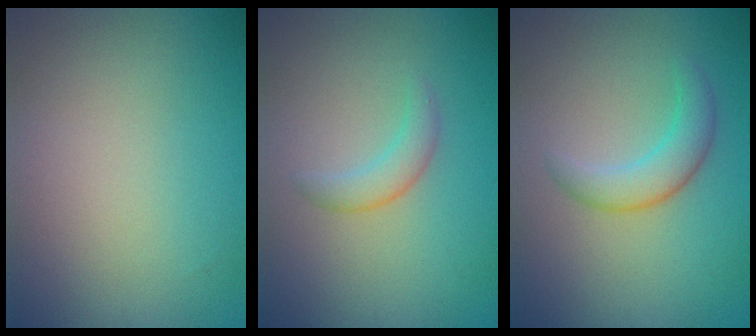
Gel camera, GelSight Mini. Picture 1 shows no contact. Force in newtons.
{"total": 1.8, "press": 1.8, "slide": 0.1}
{"total": 2.9, "press": 2.9, "slide": 0.1}